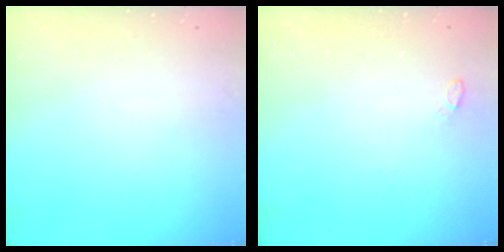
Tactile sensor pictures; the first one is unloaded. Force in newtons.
{"total": 12.2, "press": 4.2, "slide": 11.5}